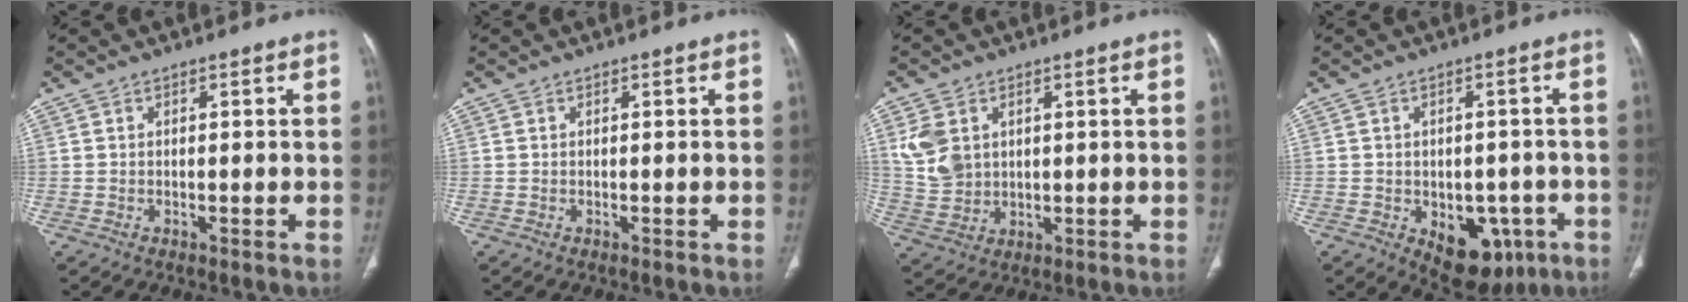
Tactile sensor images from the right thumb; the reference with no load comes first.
{"total": 0.0}
{"total": 7.6, "force": [2.4, 5.7, 4.4], "torque": [-0.080, -0.008, 0.062]}
{"total": 11.5, "force": [-4.4, 7.3, 7.6], "torque": [-0.065, 0.019, -0.043]}